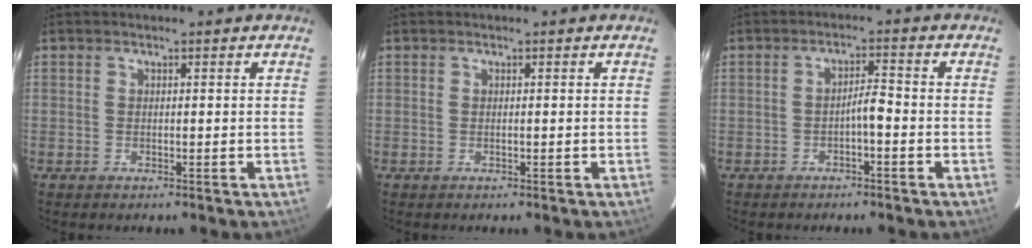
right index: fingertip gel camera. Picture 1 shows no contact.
{"total": 0.0}
{"total": 2.7, "force": [-1.1, 0.4, 2.4], "torque": [-0.036, 0.007, -0.020]}